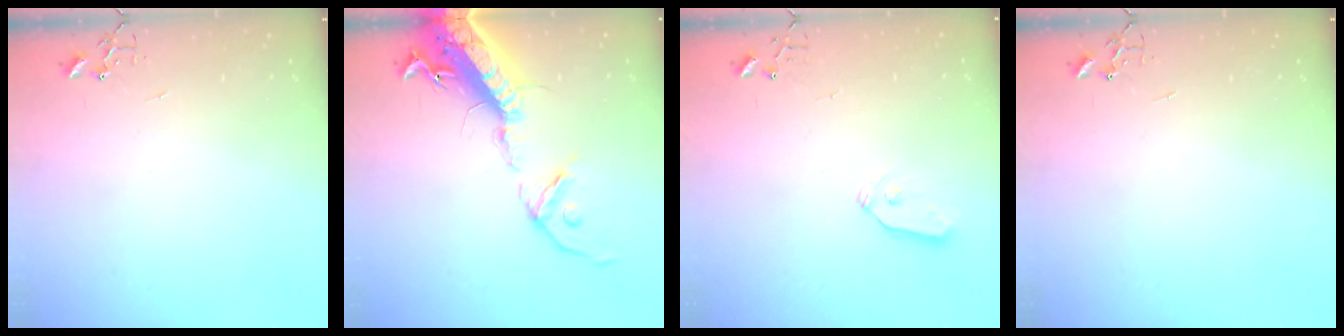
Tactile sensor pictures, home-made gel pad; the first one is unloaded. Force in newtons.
{"total": 21.7, "press": 21.1, "slide": 5.1}
{"total": 6.3, "press": 6.3, "slide": 0.1}
{"total": 0.0}